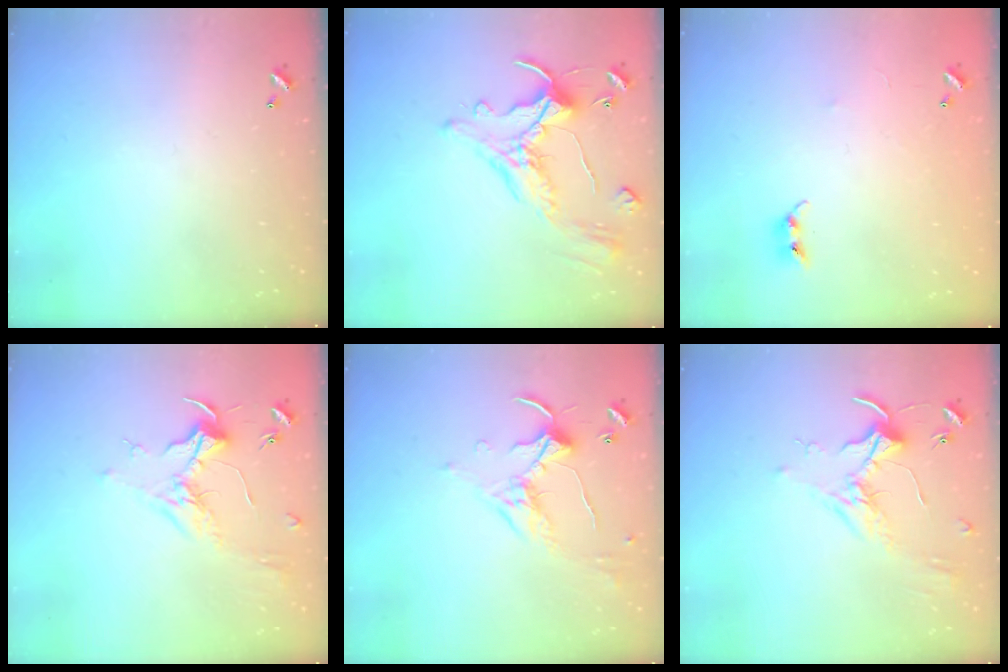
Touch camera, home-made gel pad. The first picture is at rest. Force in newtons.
{"total": 2.5, "press": 2.2, "slide": 1.2}
{"total": 6.5, "press": 6.5, "slide": 0.4}
{"total": 1.8, "press": 1.7, "slide": 0.7}
{"total": 1.2, "press": 0.8, "slide": 0.8}
{"total": 1.6, "press": 1.6, "slide": 0.4}